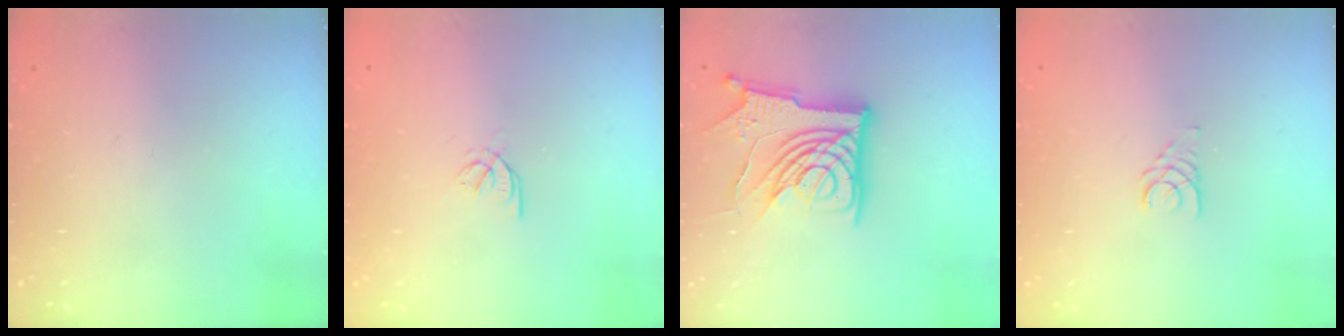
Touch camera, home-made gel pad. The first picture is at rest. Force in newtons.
{"total": 2.1, "press": 2.0, "slide": 0.5}
{"total": 16.0, "press": 15.9, "slide": 1.8}
{"total": 2.5, "press": 2.5, "slide": 0.3}